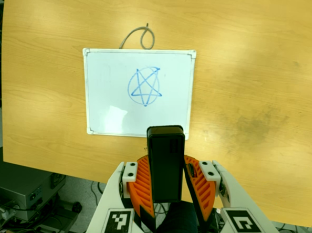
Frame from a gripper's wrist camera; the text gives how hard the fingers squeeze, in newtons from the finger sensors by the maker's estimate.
{"total": 5.0, "left": 4.9, "right": 5.1}